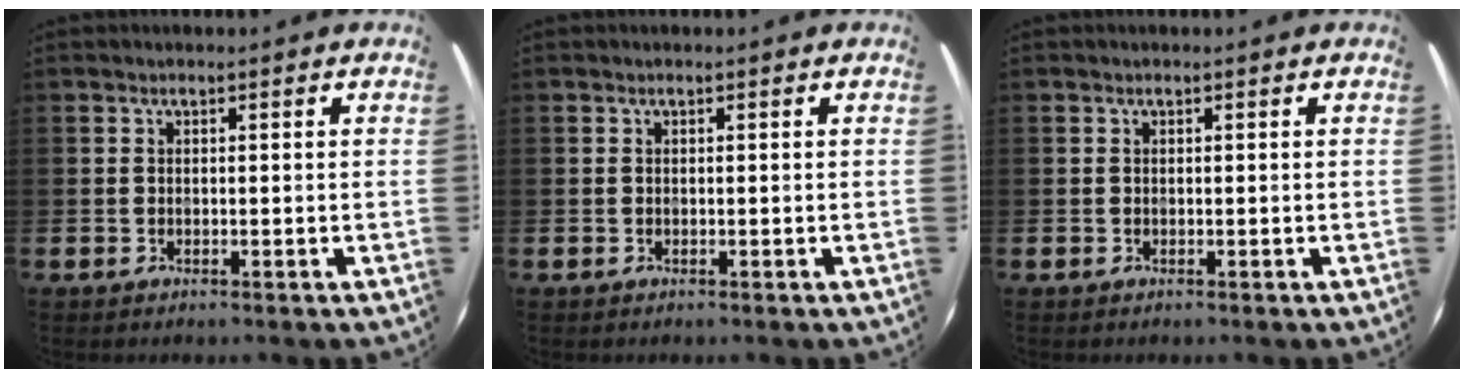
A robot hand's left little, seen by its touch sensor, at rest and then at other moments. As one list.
[{"total": 0.0}, {"total": 0.0}]